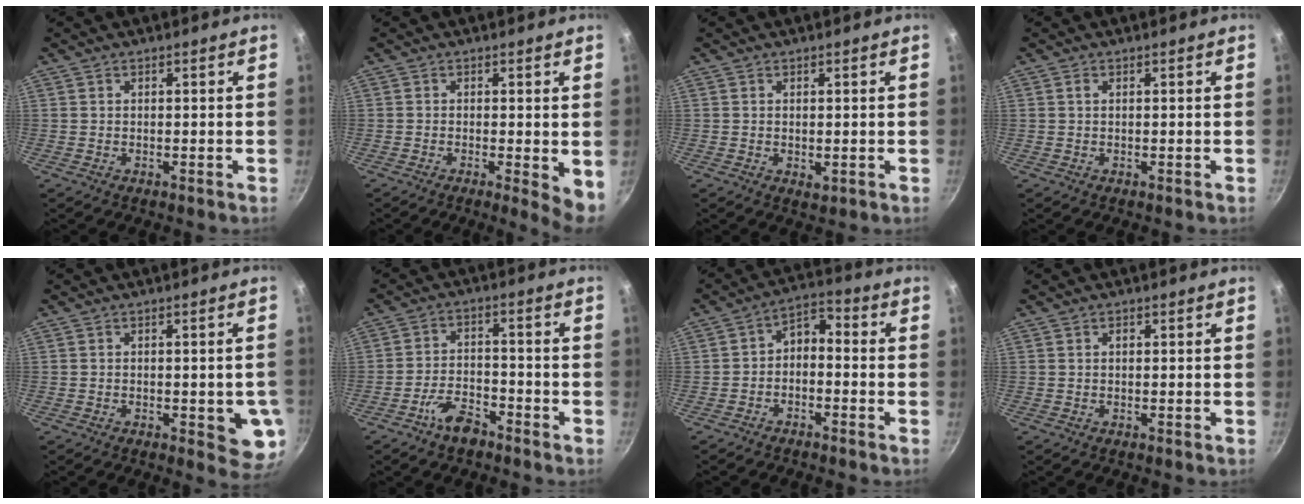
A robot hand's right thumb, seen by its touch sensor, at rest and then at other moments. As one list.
[{"total": 5.0, "force": [-0.8, 1.4, 4.7], "torque": [-0.058, -0.008, -0.009]}, {"total": 1.4, "force": [0.1, 0.8, 1.2], "torque": [-0.018, -0.005, 0.002]}, {"total": 0.7, "force": [0.2, 0.4, 0.5], "torque": [-0.010, 0.002, 0.003]}, {"total": 8.0, "force": [-1.7, 3.1, 7.1], "torque": [-0.060, 0.000, -0.020]}, {"total": 6.5, "force": [-4.5, 3.1, 3.6], "torque": [-0.057, 0.040, -0.083]}, {"total": 5.3, "force": [-2.1, 3.2, 3.6], "torque": [-0.052, 0.049, -0.039]}, {"total": 0.8, "force": [0.2, 0.6, 0.6], "torque": [-0.008, 0.005, 0.002]}]